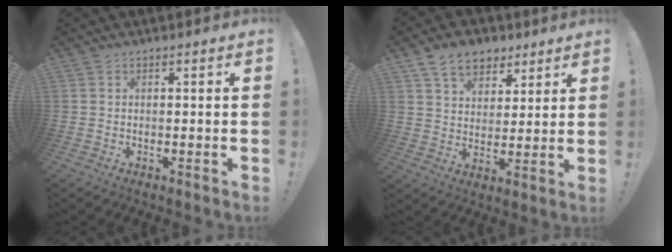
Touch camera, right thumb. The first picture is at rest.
{"total": 11.1, "force": [6.9, 7.4, 4.6], "torque": [-0.070, -0.029, 0.132]}